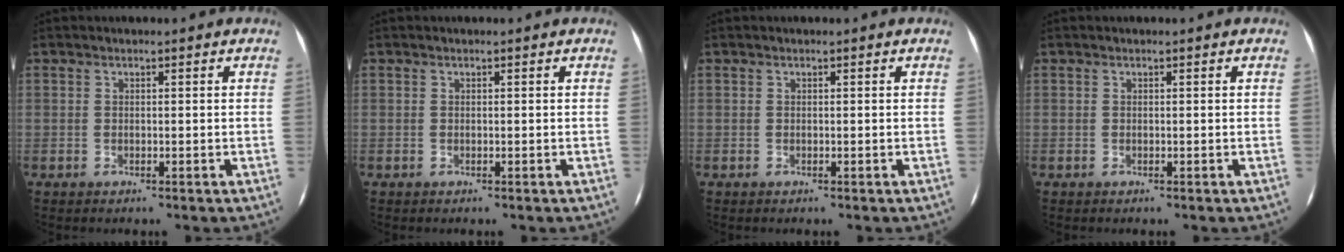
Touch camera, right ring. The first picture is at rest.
{"total": 0.0}
{"total": 0.0}
{"total": 0.0}